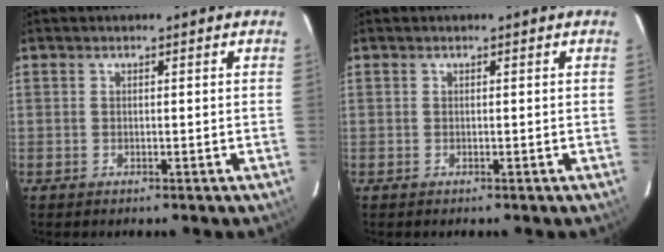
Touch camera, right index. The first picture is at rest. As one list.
[{"total": 0.0}]